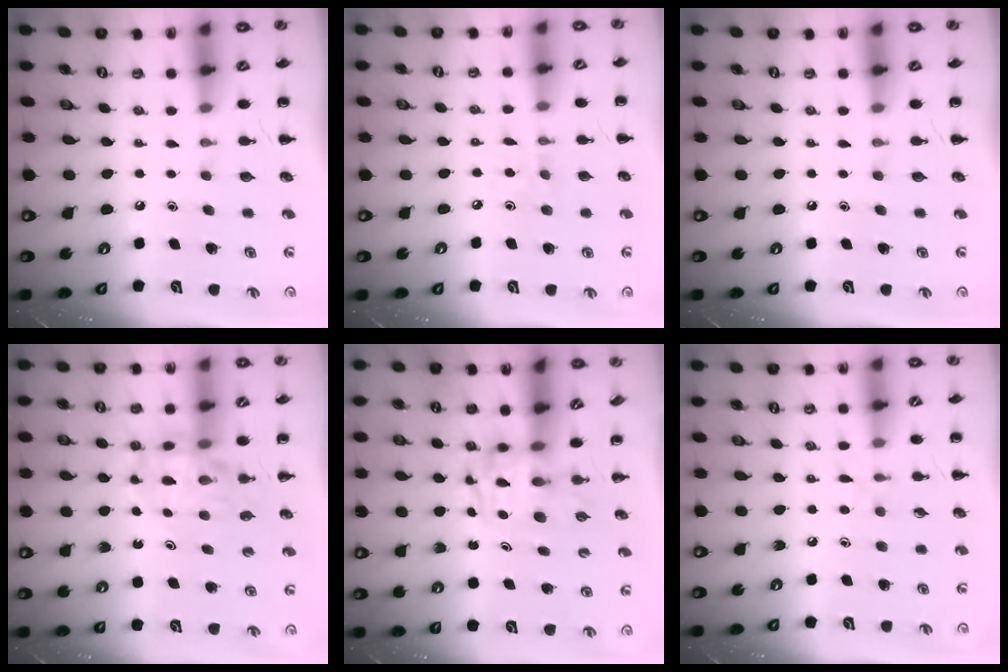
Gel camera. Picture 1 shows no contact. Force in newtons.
{"total": 3.3, "press": 3.1, "slide": 1.1}
{"total": 0.0}
{"total": 10.5, "press": 10.0, "slide": 3.1}
{"total": 3.3, "press": 3.3, "slide": 0.6}
{"total": 4.9, "press": 4.4, "slide": 2.0}